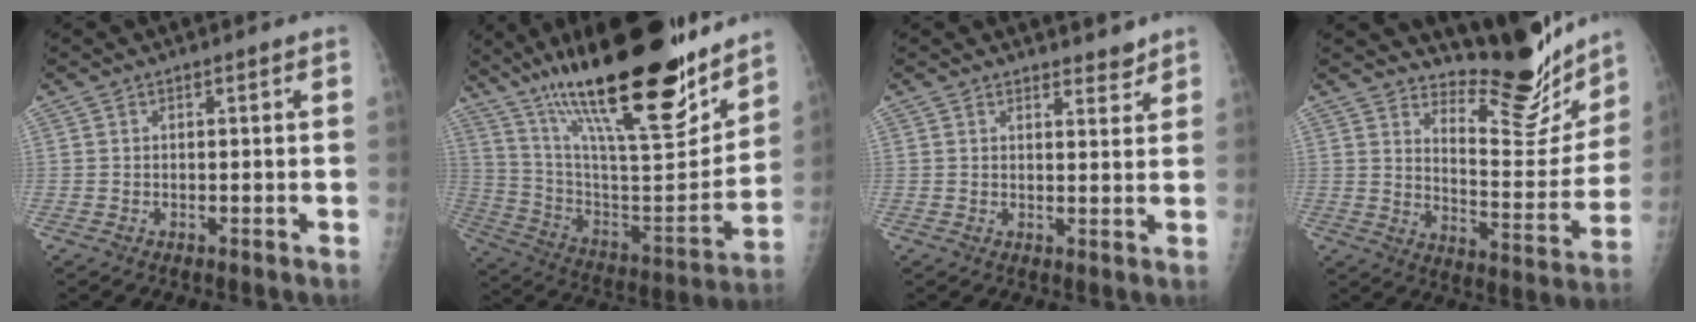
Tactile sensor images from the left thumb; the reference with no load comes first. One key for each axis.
{"total": 32.1, "fx": 22.1, "fy": 7.9, "fz": 21.9, "tx": -0.337, "ty": -0.078, "tz": 0.368}
{"total": 2.8, "fx": 2.6, "fy": 0.9, "fz": 0.7, "tx": 0.005, "ty": -0.020, "tz": 0.035}
{"total": 16.3, "fx": 14.8, "fy": 4.1, "fz": 5.6, "tx": -0.044, "ty": -0.134, "tz": 0.211}